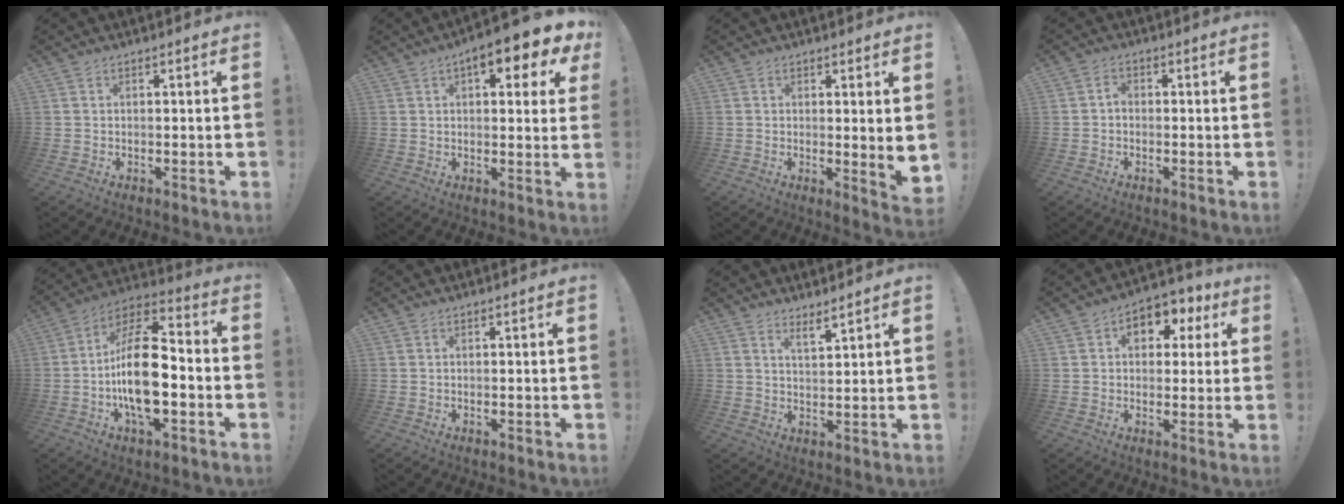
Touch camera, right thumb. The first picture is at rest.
{"total": 9.4, "force": [4.9, 3.3, 7.3], "torque": [-0.088, -0.023, 0.078]}
{"total": 4.0, "force": [1.4, 0.4, 3.7], "torque": [-0.032, -0.024, 0.026]}
{"total": 1.6, "force": [-0.9, 1.1, 0.9], "torque": [-0.014, 0.008, -0.016]}
{"total": 20.1, "force": [-4.3, 9.2, 17.3], "torque": [-0.325, 0.025, -0.070]}
{"total": 0.0}
{"total": 3.9, "force": [3.5, 0.2, 1.8], "torque": [-0.024, -0.026, 0.057]}
{"total": 8.3, "force": [2.1, 6.4, 4.8], "torque": [-0.052, -0.004, 0.040]}